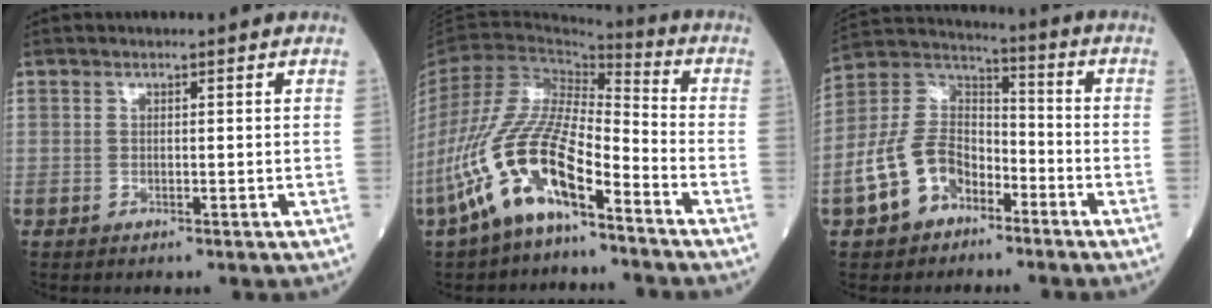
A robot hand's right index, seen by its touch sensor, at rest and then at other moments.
{"total": 15.5, "force": [-8.8, 4.4, 12.0], "torque": [-0.256, 0.000, -0.167]}
{"total": 9.9, "force": [-5.0, 6.6, 5.6], "torque": [-0.132, 0.025, -0.096]}